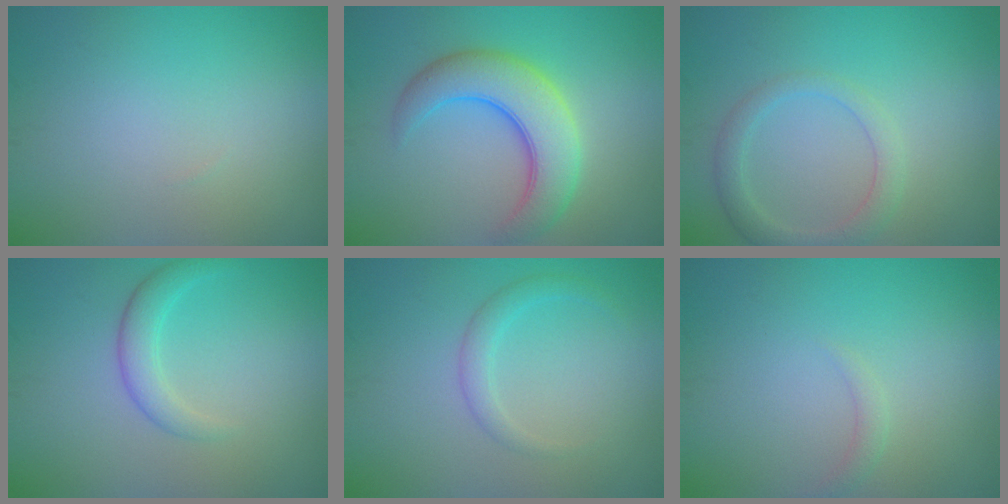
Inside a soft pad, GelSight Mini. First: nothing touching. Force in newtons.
{"total": 6.4, "press": 6.4, "slide": 0.3}
{"total": 2.6, "press": 2.6, "slide": 0.3}
{"total": 2.5, "press": 2.5, "slide": 0.1}
{"total": 1.7, "press": 1.7, "slide": 0.0}
{"total": 0.9, "press": 0.9, "slide": 0.1}